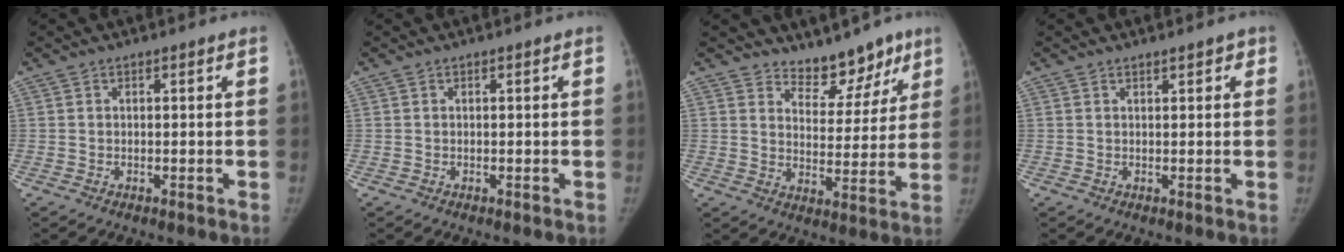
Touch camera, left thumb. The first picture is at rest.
{"total": 0.0}
{"total": 9.7, "force": [7.9, 4.9, 2.8], "torque": [0.005, -0.054, 0.121]}
{"total": 1.9, "force": [1.3, 1.0, 1.1], "torque": [-0.002, -0.004, 0.014]}